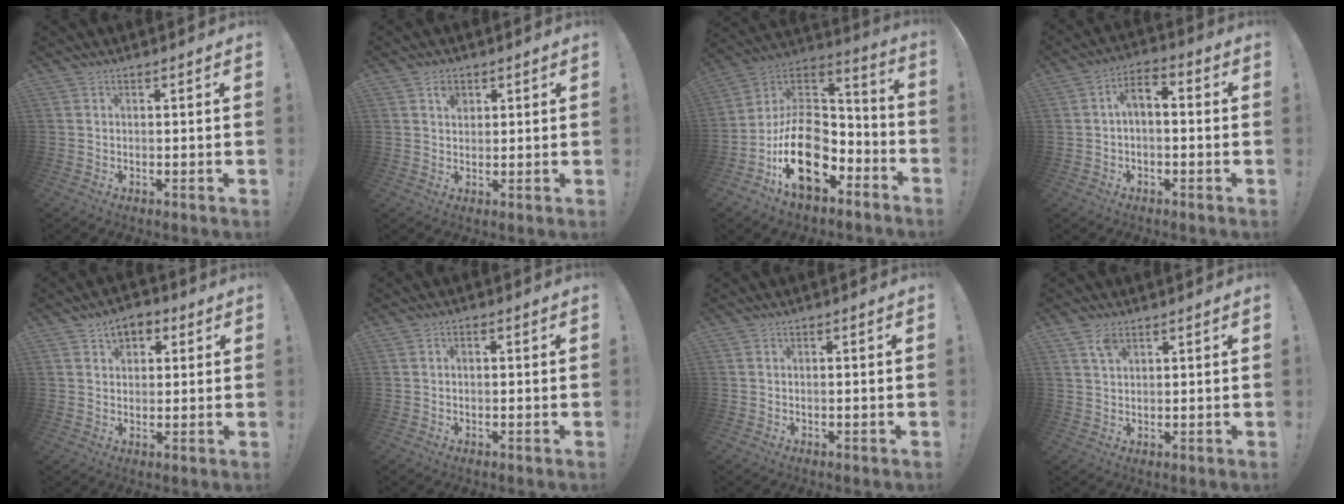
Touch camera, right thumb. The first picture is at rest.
{"total": 2.9, "force": [1.5, 2.2, 1.2], "torque": [0.002, -0.012, 0.021]}
{"total": 21.8, "force": [-8.1, 15.5, 12.9], "torque": [-0.226, 0.037, -0.115]}
{"total": 4.7, "force": [-0.9, 2.9, 3.6], "torque": [-0.065, 0.005, -0.019]}
{"total": 5.6, "force": [2.4, 4.3, 2.8], "torque": [-0.034, -0.002, 0.043]}
{"total": 1.2, "force": [-0.5, 0.8, 0.7], "torque": [-0.012, 0.005, -0.009]}
{"total": 1.1, "force": [-0.3, 1.0, 0.0], "torque": [0.000, 0.003, -0.006]}
{"total": 3.9, "force": [2.4, 1.9, 2.4], "torque": [-0.036, -0.008, 0.043]}